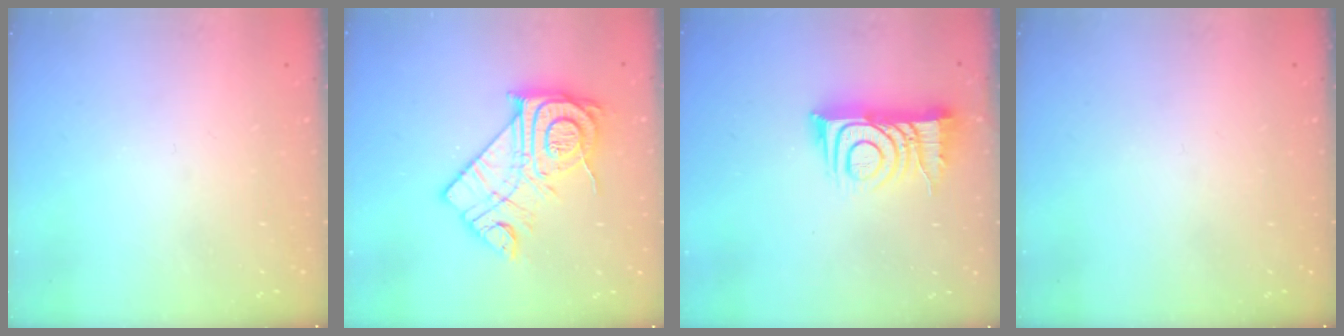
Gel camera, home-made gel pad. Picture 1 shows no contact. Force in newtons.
{"total": 17.4, "press": 17.4, "slide": 1.3}
{"total": 11.9, "press": 11.8, "slide": 1.0}
{"total": 0.0}